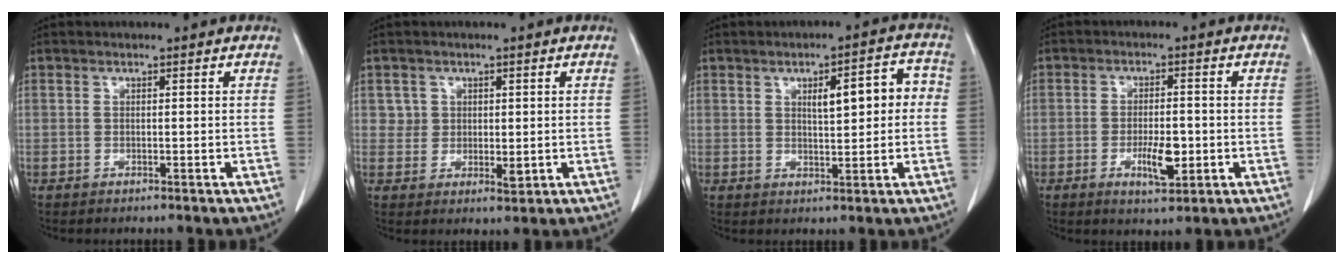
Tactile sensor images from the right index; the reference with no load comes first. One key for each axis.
{"total": 3.2, "fx": 0.9, "fy": 2.9, "fz": 1.0, "tx": -0.009, "ty": -0.007, "tz": 0.015}
{"total": 7.3, "fx": 1.2, "fy": 2.3, "fz": 6.9, "tx": -0.094, "ty": 0.026, "tz": 0.019}
{"total": 5.5, "fx": -1.6, "fy": 1.8, "fz": 5.0, "tx": -0.088, "ty": -0.004, "tz": -0.022}